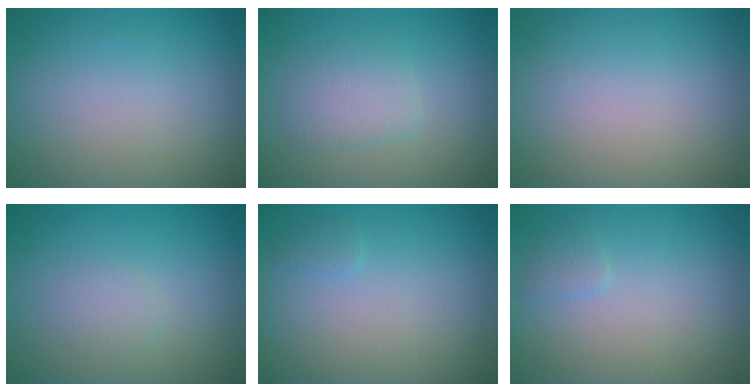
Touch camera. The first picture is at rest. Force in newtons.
{"total": 2.1, "press": 2.1, "slide": 0.1}
{"total": 0.0}
{"total": 1.1, "press": 1.1, "slide": 0.0}
{"total": 0.6, "press": 0.6, "slide": 0.0}
{"total": 0.7, "press": 0.7, "slide": 0.1}